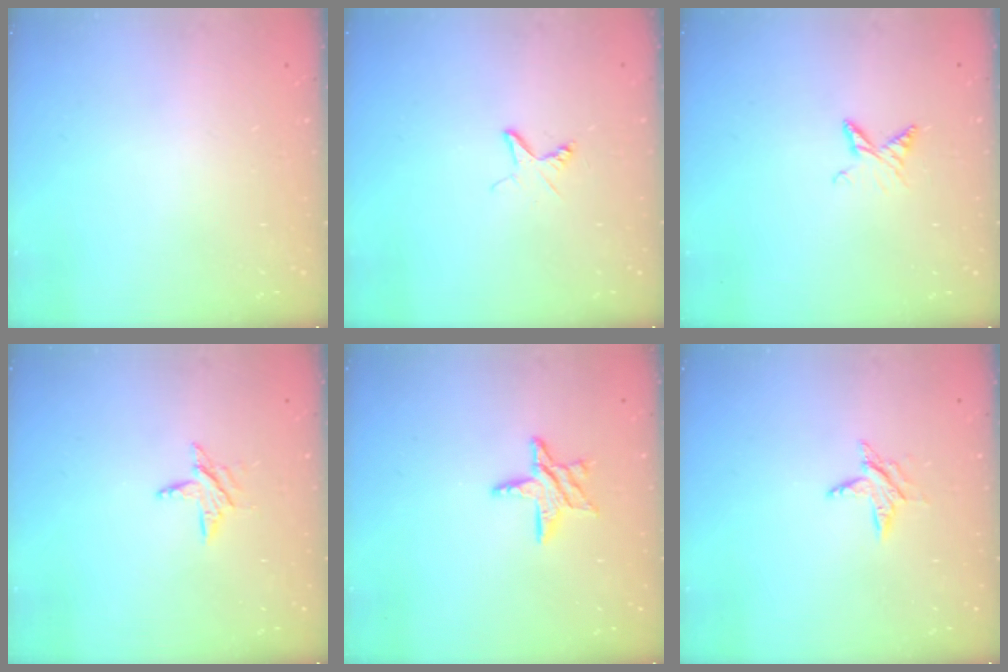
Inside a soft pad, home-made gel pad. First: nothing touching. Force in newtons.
{"total": 3.9, "press": 3.9, "slide": 0.4}
{"total": 6.0, "press": 5.9, "slide": 0.6}
{"total": 5.3, "press": 5.2, "slide": 0.6}
{"total": 8.8, "press": 8.8, "slide": 1.0}
{"total": 5.8, "press": 5.8, "slide": 0.5}